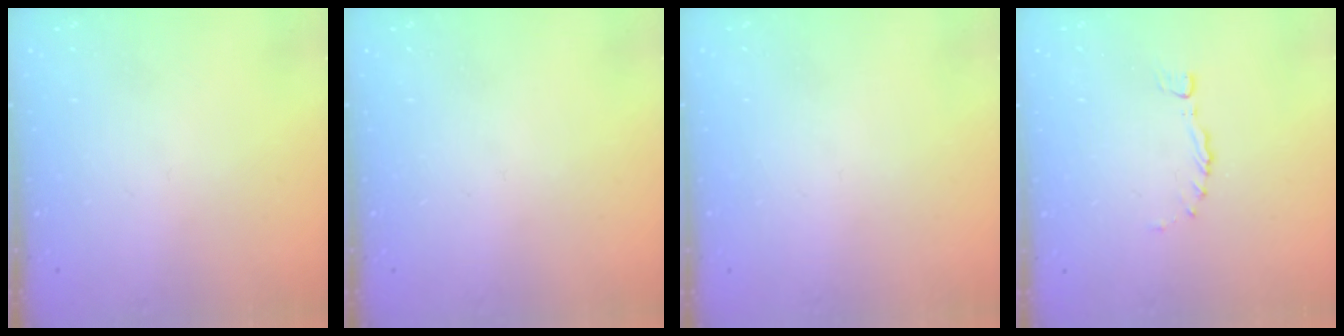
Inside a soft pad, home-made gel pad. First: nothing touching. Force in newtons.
{"total": 0.0}
{"total": 0.0}
{"total": 0.0}